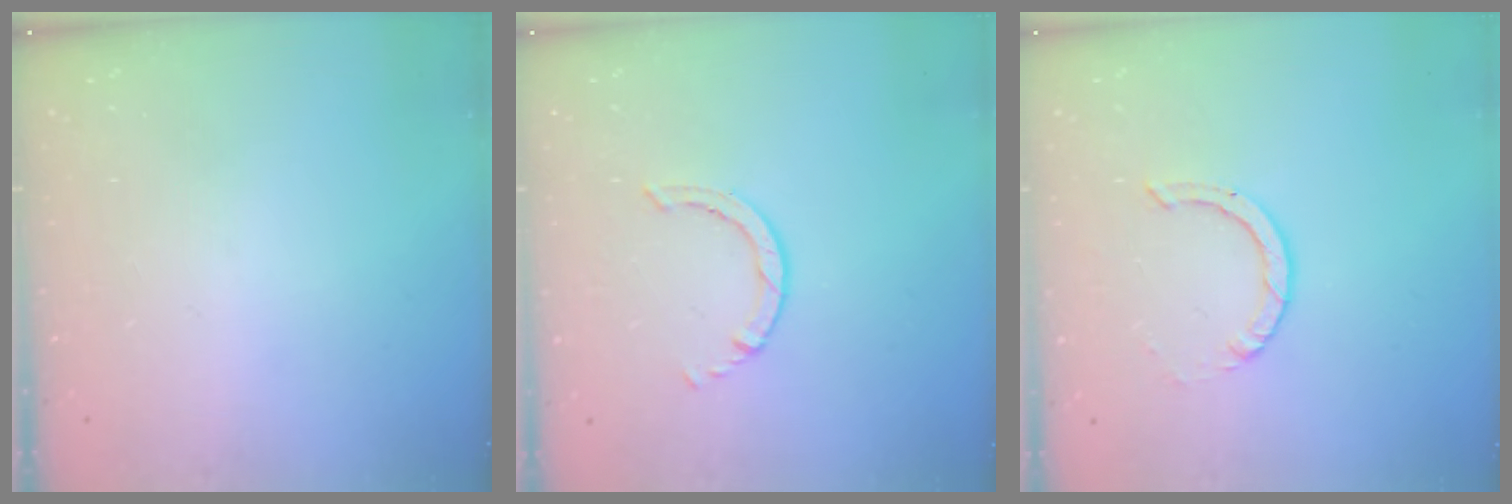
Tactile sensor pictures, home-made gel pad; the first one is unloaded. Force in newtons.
{"total": 0.8, "press": 0.7, "slide": 0.2}
{"total": 2.2, "press": 2.2, "slide": 0.2}